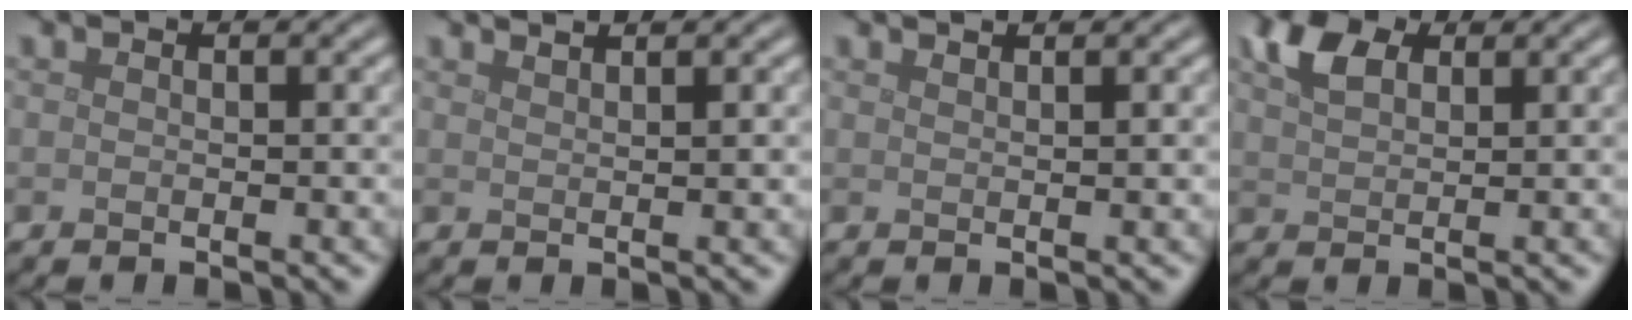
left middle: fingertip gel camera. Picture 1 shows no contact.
{"total": 1.9, "force": [1.5, 0.5, 1.1], "torque": [0.001, 0.001, 0.011]}
{"total": 1.3, "force": [1.0, 0.3, 0.8], "torque": [-0.004, 0.000, 0.009]}
{"total": 3.8, "force": [2.1, 2.2, 2.2], "torque": [-0.057, 0.008, 0.041]}